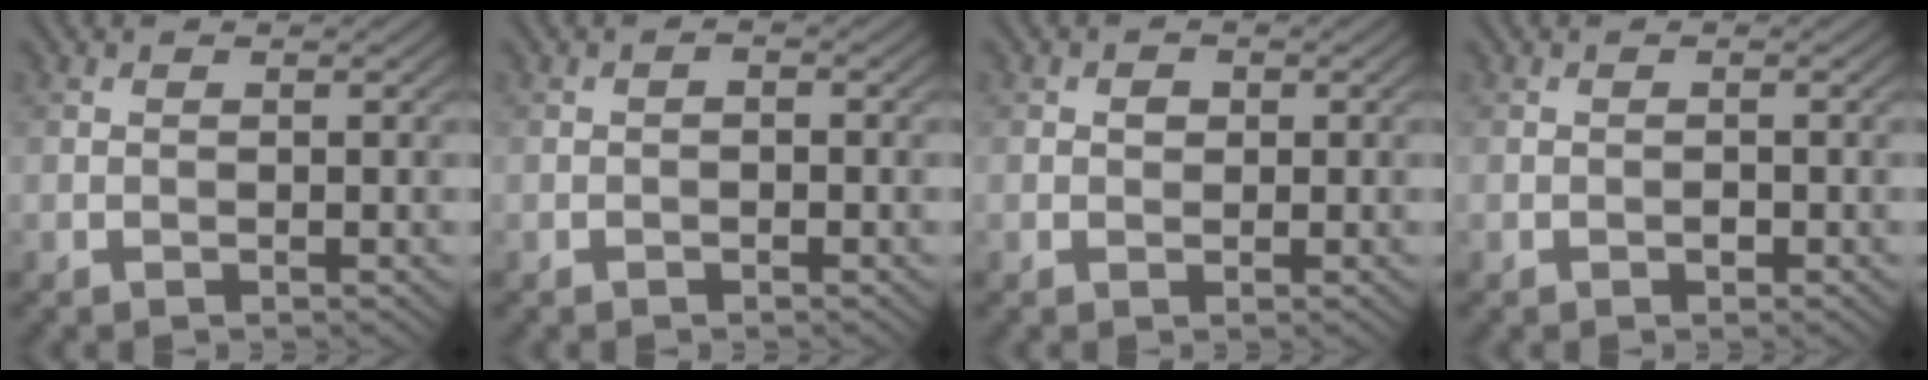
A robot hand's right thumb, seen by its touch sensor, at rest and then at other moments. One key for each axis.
{"total": 0.8, "fx": -0.4, "fy": 0.5, "fz": 0.5, "tx": -0.007, "ty": 0.002, "tz": -0.009}
{"total": 1.2, "fx": 0.2, "fy": 1.0, "fz": 0.5, "tx": -0.008, "ty": -0.001, "tz": -0.001}
{"total": 0.7, "fx": -0.4, "fy": 0.3, "fz": 0.4, "tx": -0.004, "ty": 0.001, "tz": -0.006}